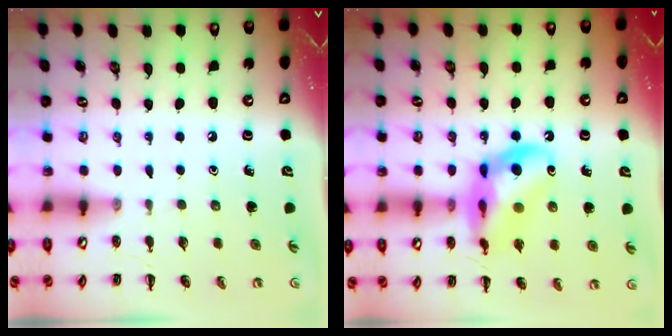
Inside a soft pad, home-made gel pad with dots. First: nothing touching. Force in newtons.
{"total": 14.8, "press": 14.4, "slide": 3.2}